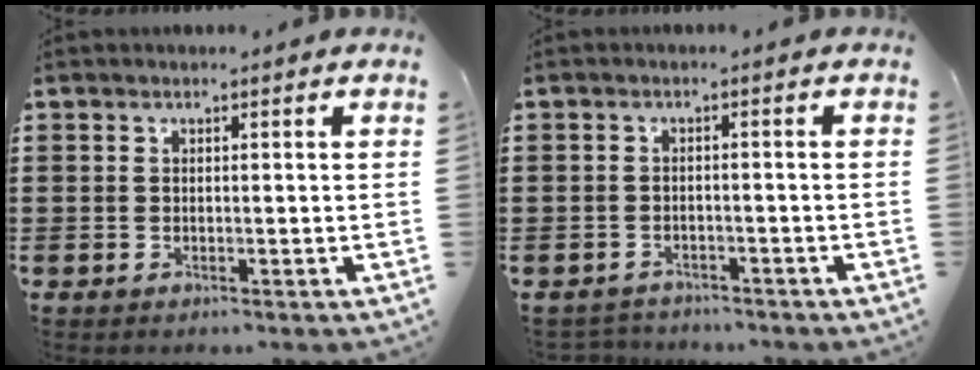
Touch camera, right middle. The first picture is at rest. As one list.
[{"total": 1.7, "force": [-1.7, 0.3, -0.2], "torque": [-0.004, 0.001, -0.039]}]